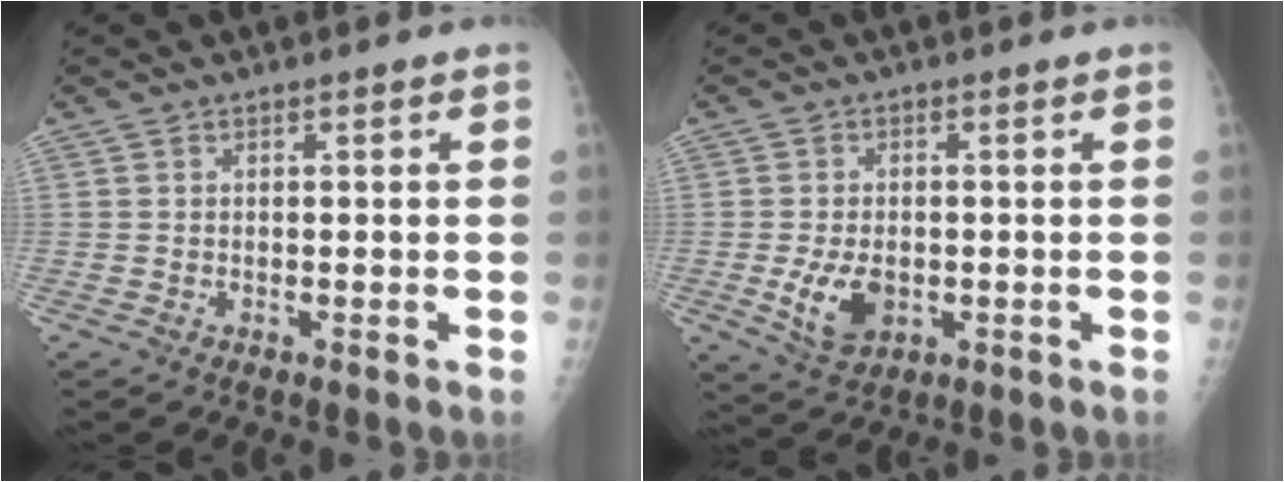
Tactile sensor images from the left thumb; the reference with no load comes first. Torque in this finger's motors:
{"motor_torque": [-0.15, 0.70, 0.89, 0.23, 0.06]}